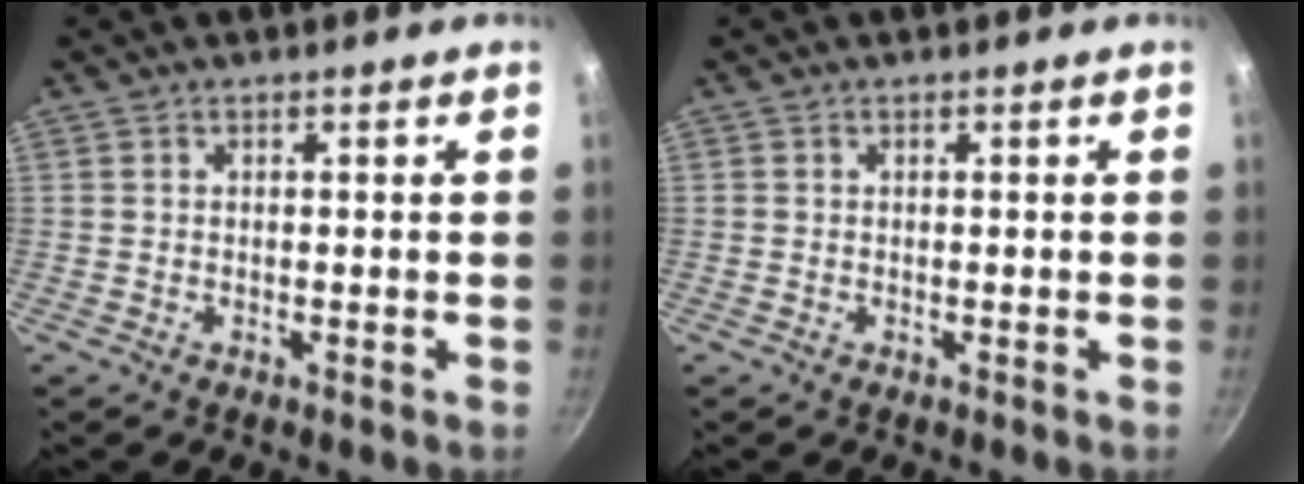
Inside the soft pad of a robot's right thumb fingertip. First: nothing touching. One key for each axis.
{"total": 0.0}